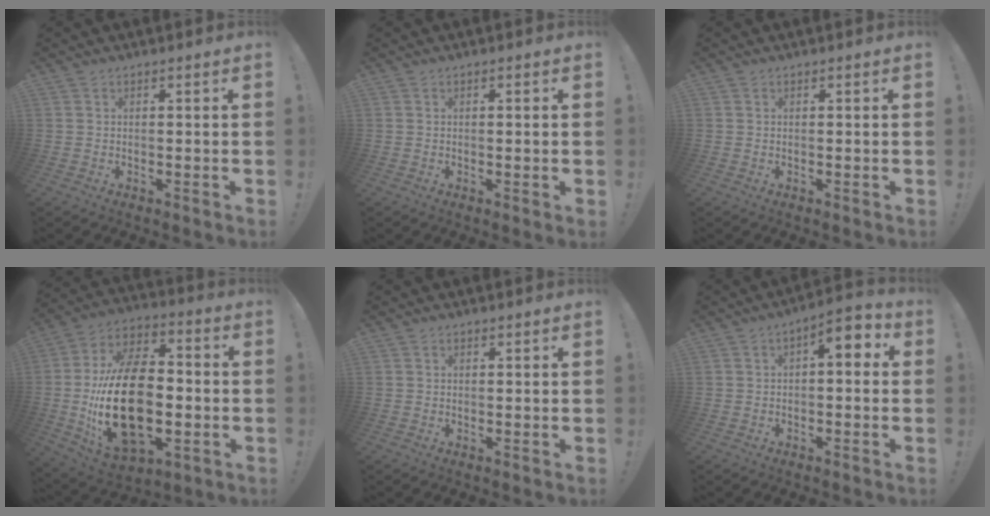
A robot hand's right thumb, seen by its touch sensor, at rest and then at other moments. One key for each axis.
{"total": 0.8, "fx": 0.0, "fy": -0.1, "fz": 0.8, "tx": -0.014, "ty": -0.002, "tz": -0.002}
{"total": 0.0}
{"total": 28.7, "fx": -3.9, "fy": 16.9, "fz": 22.9, "tx": -0.449, "ty": 0.021, "tz": -0.057}
{"total": 0.0}
{"total": 5.7, "fx": 0.8, "fy": 2.5, "fz": 5.1, "tx": -0.072, "ty": -0.007, "tz": 0.008}